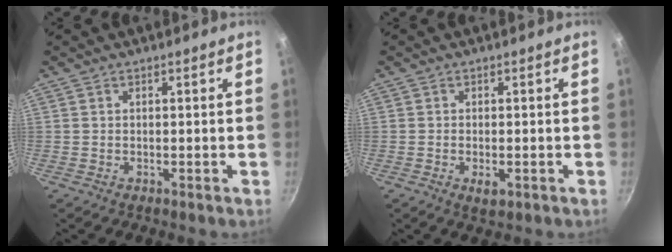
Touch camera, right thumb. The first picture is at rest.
{"total": 2.2, "force": [-0.7, 1.0, 1.9], "torque": [-0.033, -0.005, -0.010]}